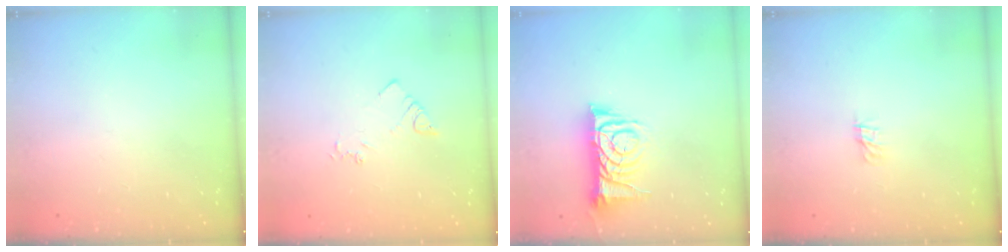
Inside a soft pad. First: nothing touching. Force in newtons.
{"total": 2.3, "press": 2.3, "slide": 0.3}
{"total": 10.3, "press": 10.3, "slide": 1.0}
{"total": 0.0}